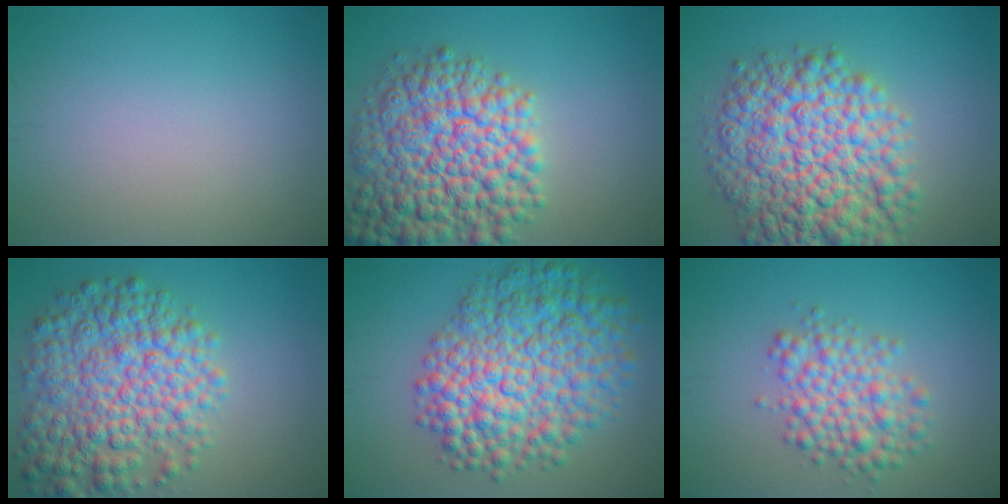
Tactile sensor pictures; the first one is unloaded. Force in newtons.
{"total": 11.7, "press": 11.7, "slide": 0.5}
{"total": 12.1, "press": 12.1, "slide": 0.3}
{"total": 9.1, "press": 9.1, "slide": 0.3}
{"total": 10.9, "press": 10.9, "slide": 0.2}
{"total": 4.6, "press": 4.6, "slide": 0.1}